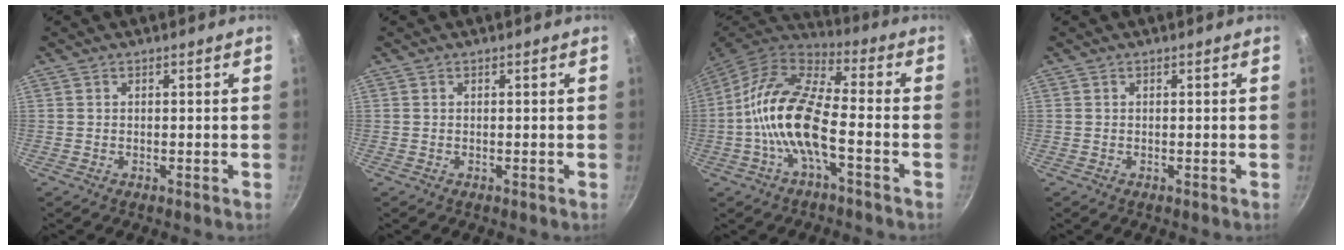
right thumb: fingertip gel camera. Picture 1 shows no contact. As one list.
[{"total": 0.0}, {"total": 15.1, "force": [-3.6, 6.0, 13.4], "torque": [-0.254, 0.041, -0.087]}, {"total": 0.0}]